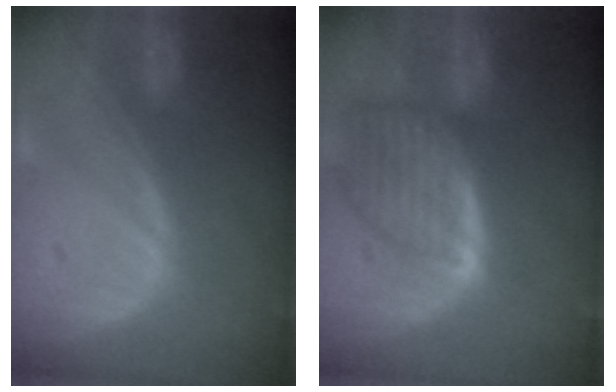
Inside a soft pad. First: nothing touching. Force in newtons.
{"total": 8.1, "press": 7.3, "slide": 3.5}